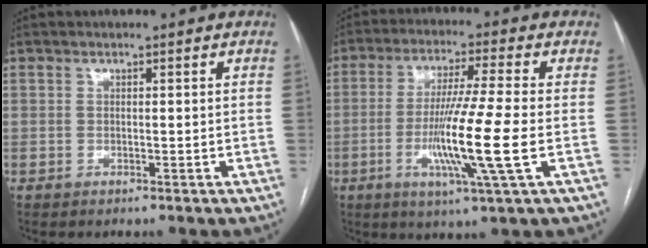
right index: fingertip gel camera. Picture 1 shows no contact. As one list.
[{"total": 12.4, "force": [-2.7, -1.2, 12.0], "torque": [-0.231, -0.021, -0.056]}]